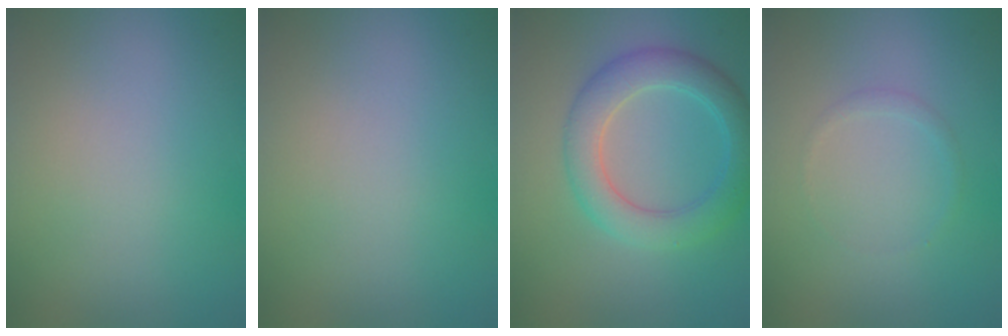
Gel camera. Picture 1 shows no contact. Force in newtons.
{"total": 0.0}
{"total": 4.7, "press": 4.7, "slide": 0.2}
{"total": 0.6, "press": 0.6, "slide": 0.0}